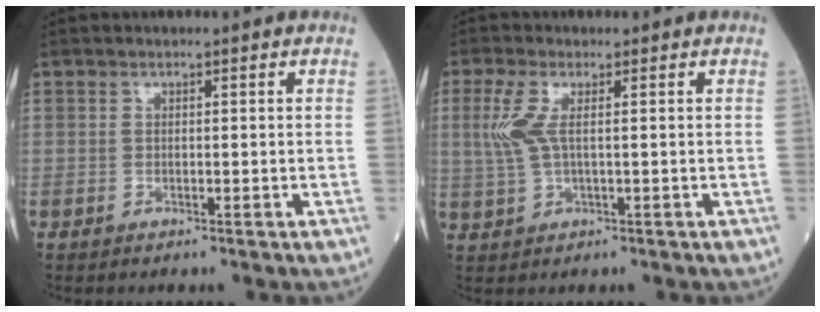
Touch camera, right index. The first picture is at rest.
{"total": 4.6, "force": [0.9, 1.3, 4.3], "torque": [-0.118, 0.003, 0.018]}